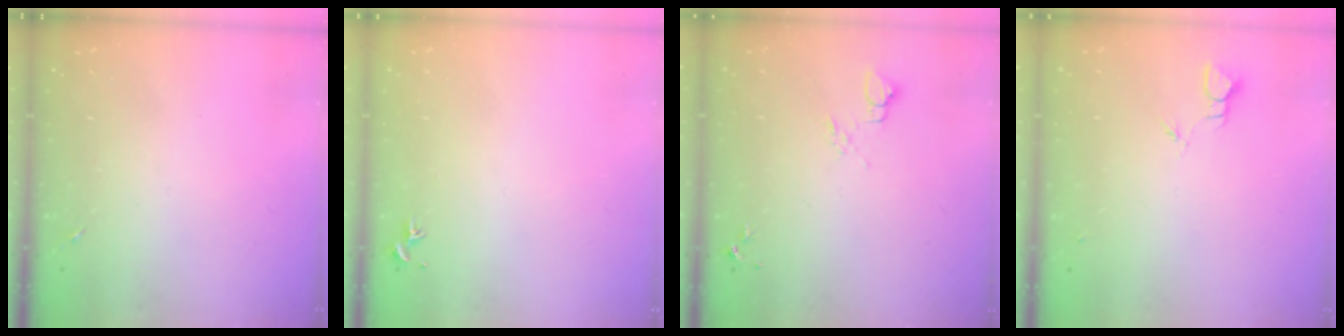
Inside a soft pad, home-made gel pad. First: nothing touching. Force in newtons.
{"total": 0.8, "press": 0.7, "slide": 0.3}
{"total": 6.6, "press": 6.5, "slide": 0.8}
{"total": 2.0, "press": 2.0, "slide": 0.1}